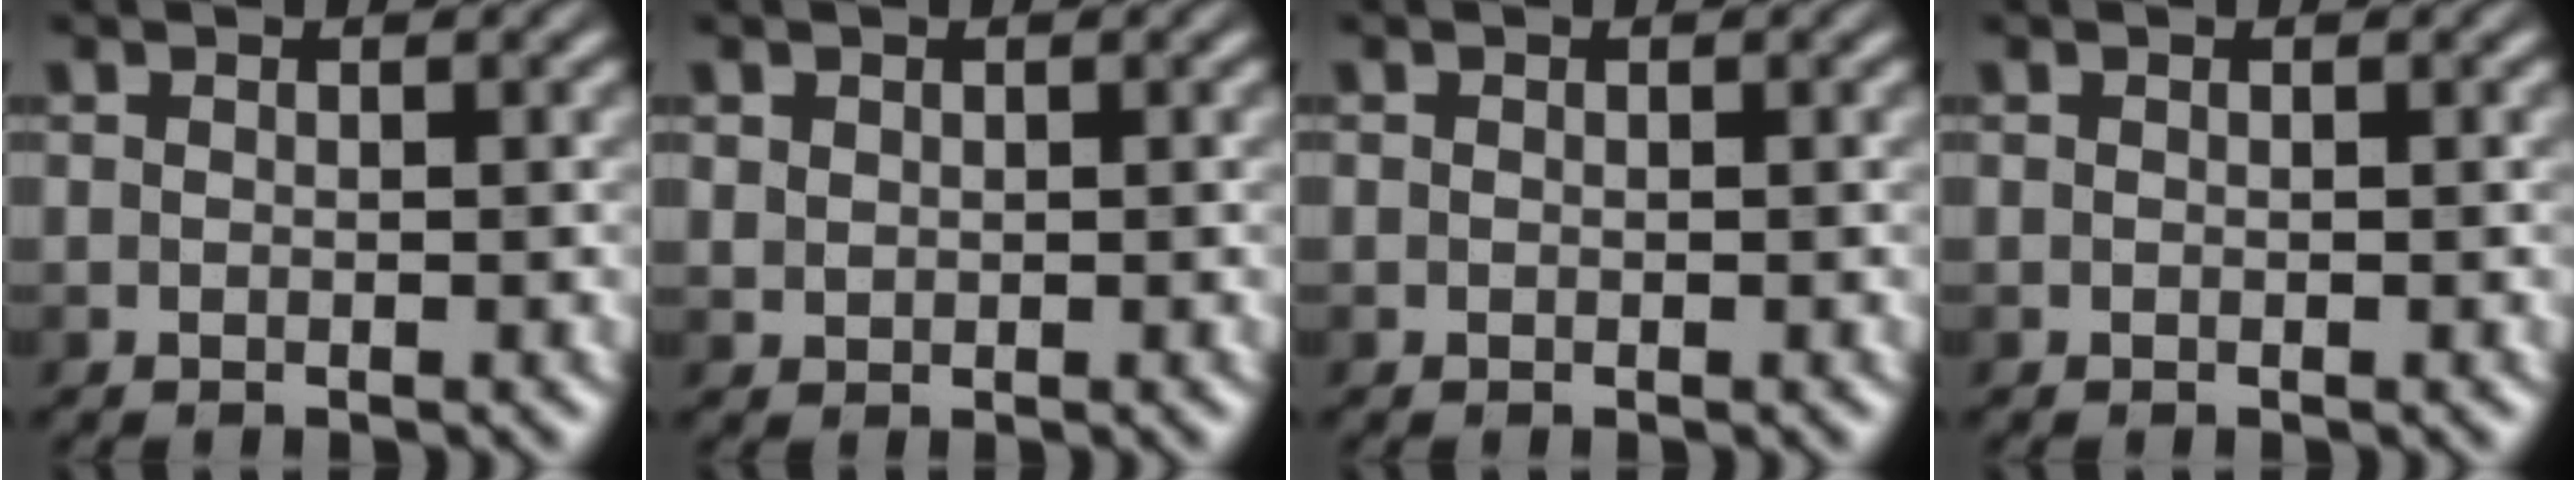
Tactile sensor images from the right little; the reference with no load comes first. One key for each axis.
{"total": 1.0, "fx": 0.6, "fy": 0.8, "fz": 0.1, "tx": -0.010, "ty": -0.001, "tz": 0.009}
{"total": 0.0}
{"total": 0.0}